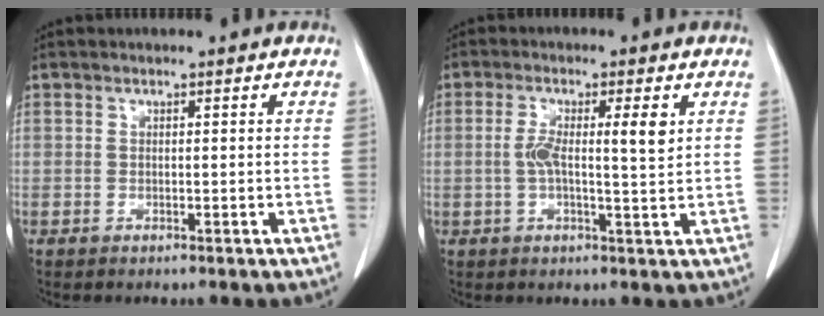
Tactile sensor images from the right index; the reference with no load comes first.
{"total": 6.0, "force": [1.1, 0.7, 5.8], "torque": [-0.106, 0.011, 0.019]}